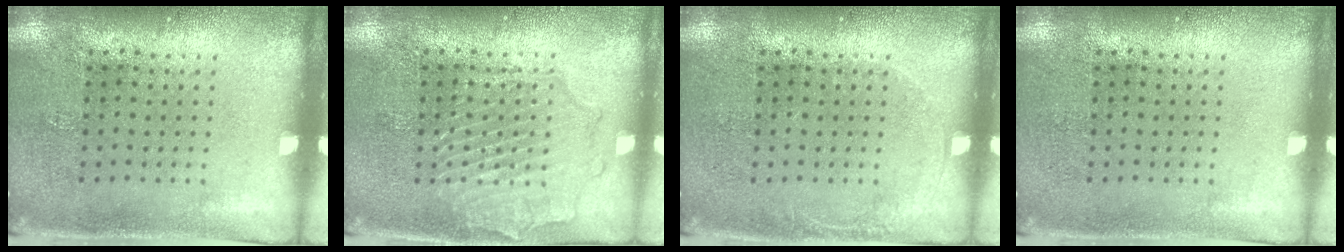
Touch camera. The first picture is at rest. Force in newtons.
{"total": 2.1, "press": 2.1, "slide": 0.2}
{"total": 0.7, "press": 0.7, "slide": 0.1}
{"total": 0.0}